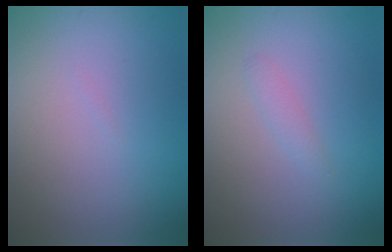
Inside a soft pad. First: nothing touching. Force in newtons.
{"total": 0.9, "press": 0.9, "slide": 0.0}